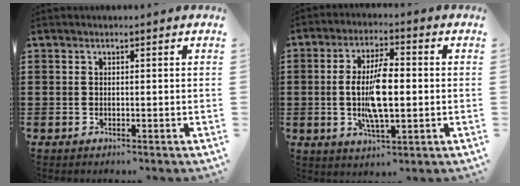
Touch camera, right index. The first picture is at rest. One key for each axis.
{"total": 9.5, "fx": -0.5, "fy": 3.4, "fz": 8.8, "tx": -0.184, "ty": -0.003, "tz": -0.014}